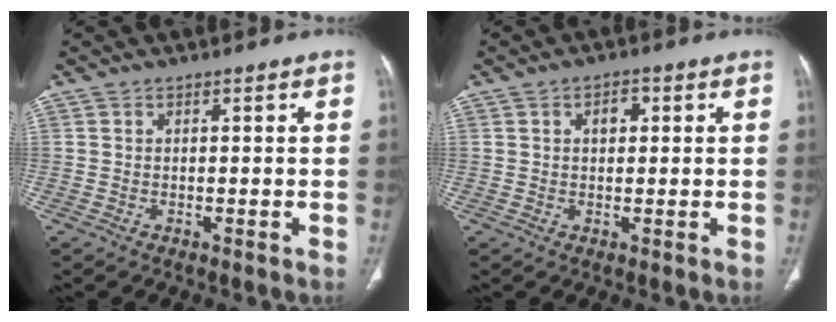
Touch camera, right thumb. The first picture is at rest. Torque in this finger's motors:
{"motor_torque": [-0.18, 0.09, -0.17, -0.10, 0.01]}